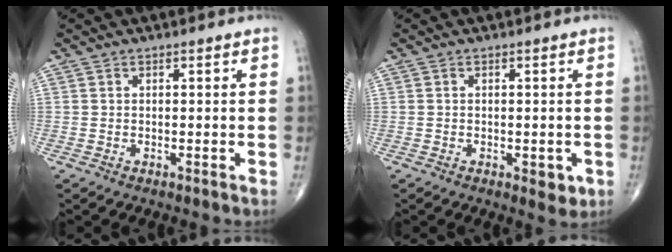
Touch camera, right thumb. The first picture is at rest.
{"total": 2.9, "force": [-0.9, 1.4, 2.4], "torque": [-0.019, -0.004, -0.008]}